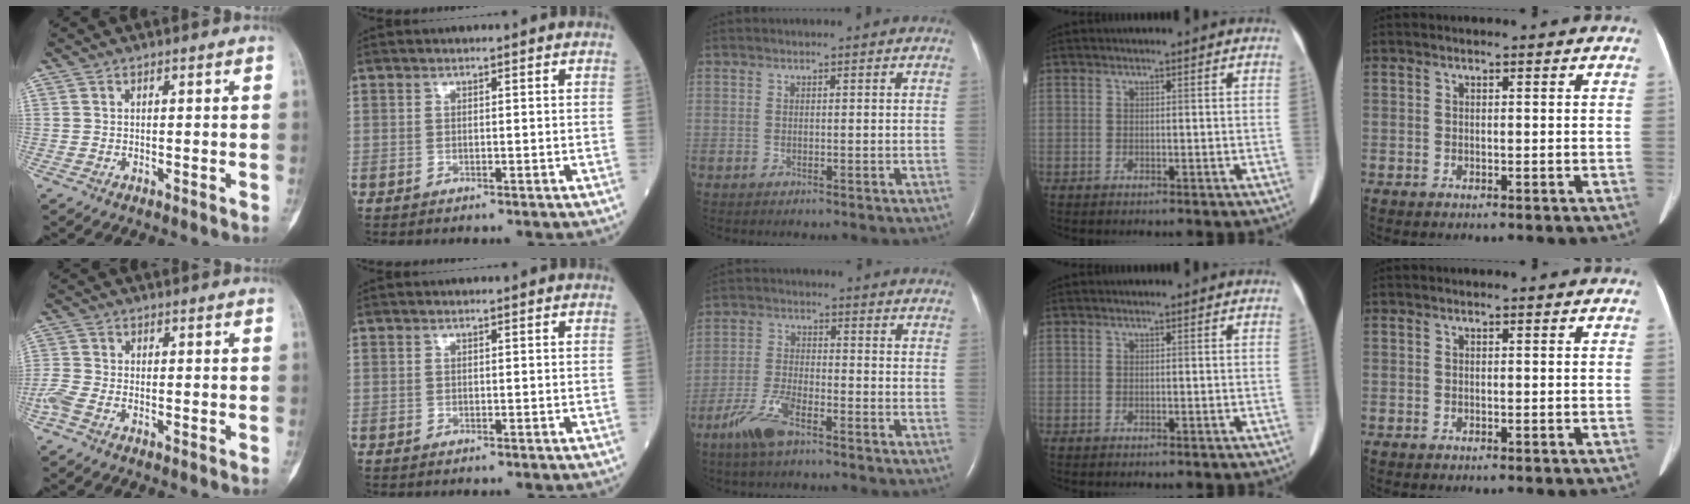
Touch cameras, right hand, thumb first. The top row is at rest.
{"thumb": {"total": 3.5, "force": [-2.1, 1.6, 2.3], "torque": [-0.071, 0.006, -0.048]}, "middle": {"total": 6.8, "force": [-4.7, 1.8, 4.6], "torque": [-0.107, -0.008, -0.093]}}